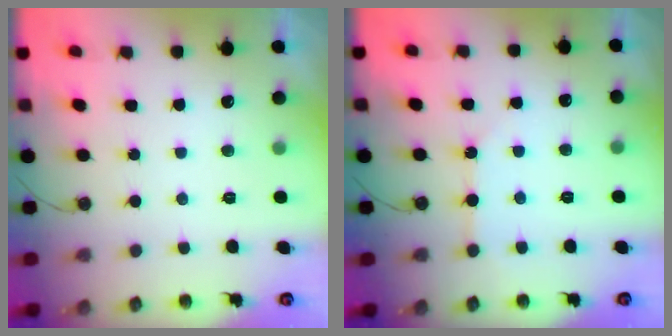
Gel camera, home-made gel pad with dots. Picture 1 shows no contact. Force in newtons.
{"total": 2.3, "press": 2.3, "slide": 0.4}